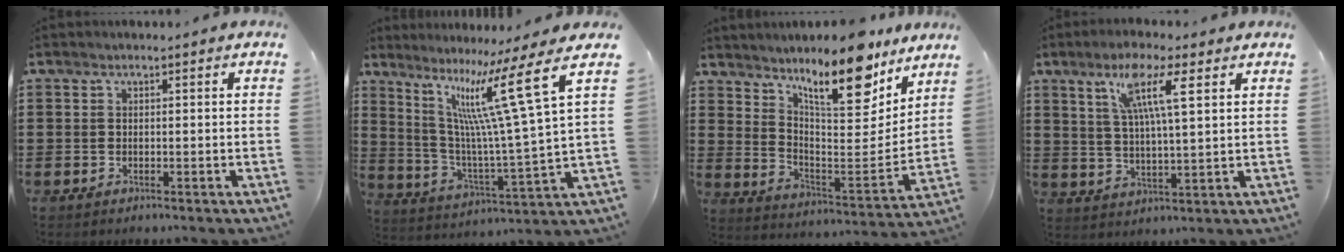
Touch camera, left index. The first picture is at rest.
{"total": 14.0, "force": [7.8, 0.5, 11.7], "torque": [-0.231, -0.042, 0.115]}
{"total": 12.9, "force": [10.3, 3.2, 7.1], "torque": [-0.119, -0.067, 0.176]}
{"total": 9.0, "force": [4.8, 1.6, 7.5], "torque": [-0.152, 0.005, 0.079]}